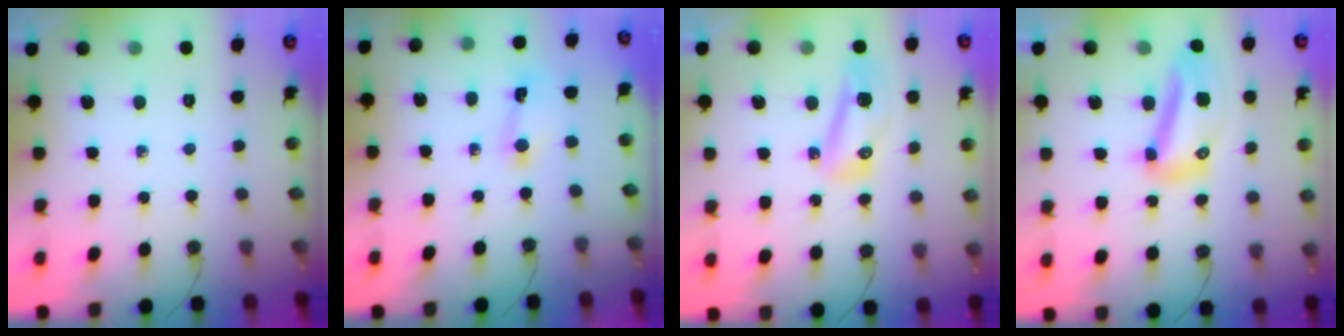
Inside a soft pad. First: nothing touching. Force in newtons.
{"total": 2.0, "press": 2.0, "slide": 0.4}
{"total": 8.1, "press": 8.0, "slide": 1.5}
{"total": 12.0, "press": 11.9, "slide": 1.5}